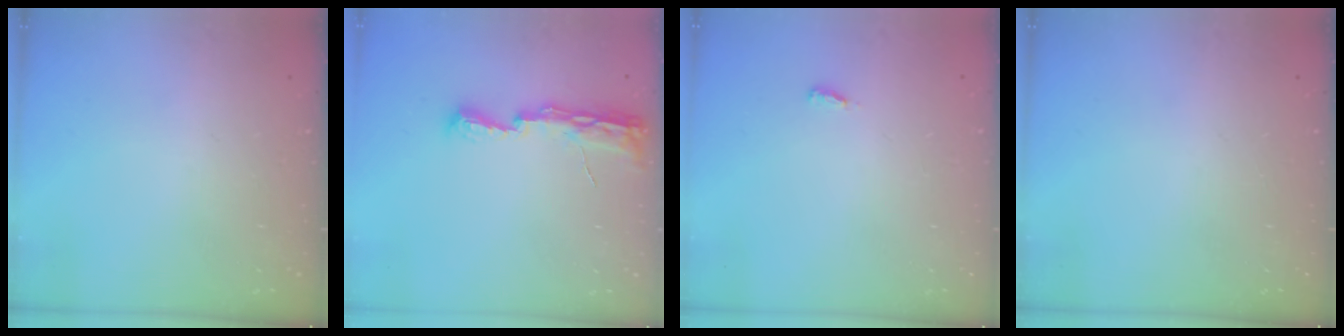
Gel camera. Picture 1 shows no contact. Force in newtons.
{"total": 8.0, "press": 8.0, "slide": 0.7}
{"total": 2.6, "press": 2.4, "slide": 1.0}
{"total": 0.0}